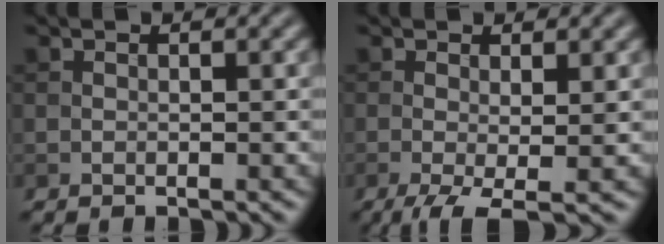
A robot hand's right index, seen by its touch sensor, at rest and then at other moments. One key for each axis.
{"total": 3.7, "fx": -1.3, "fy": 0.8, "fz": 3.3, "tx": -0.069, "ty": -0.008, "tz": -0.025}